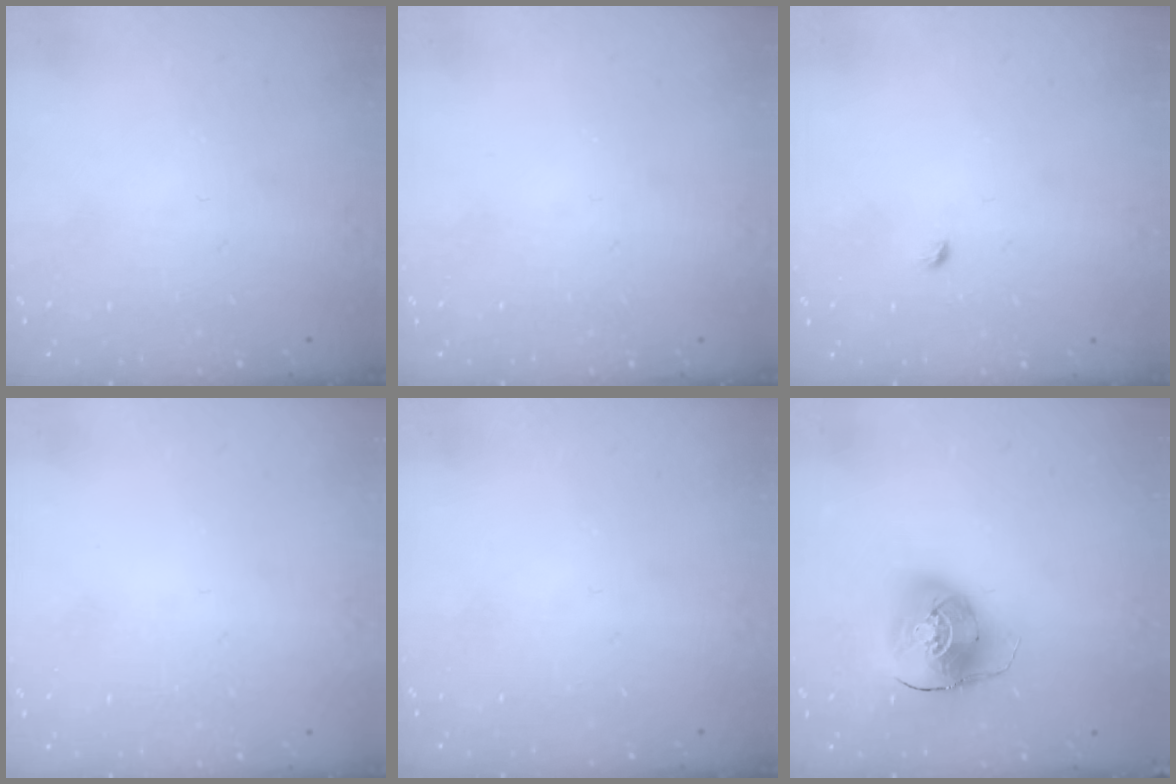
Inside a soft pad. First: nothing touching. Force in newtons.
{"total": 0.0}
{"total": 2.7, "press": 2.6, "slide": 0.6}
{"total": 0.7, "press": 0.7, "slide": 0.3}
{"total": 0.0}
{"total": 10.4, "press": 10.3, "slide": 1.8}